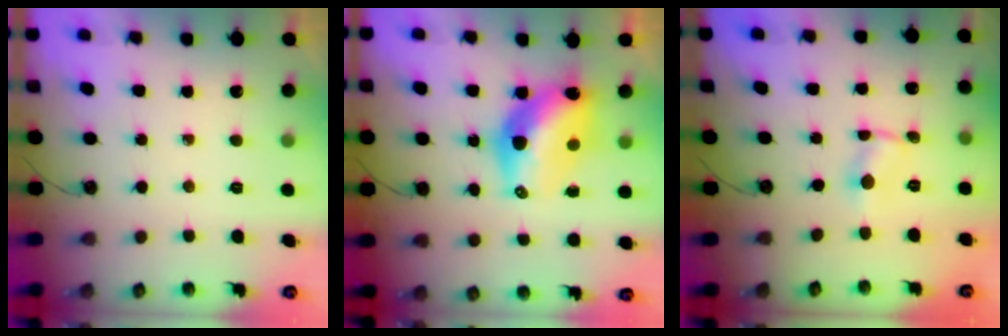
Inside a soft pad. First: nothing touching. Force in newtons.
{"total": 12.8, "press": 12.7, "slide": 1.2}
{"total": 0.9, "press": 0.9, "slide": 0.1}